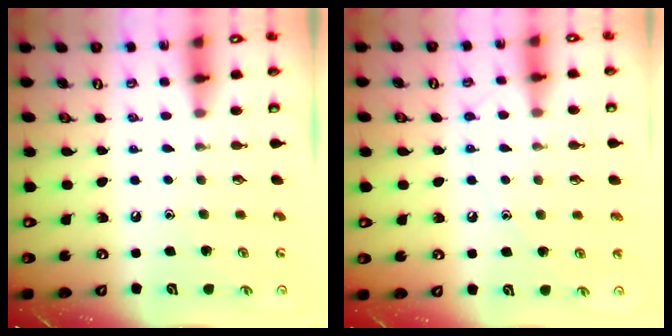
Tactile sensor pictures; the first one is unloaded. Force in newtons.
{"total": 7.9, "press": 7.9, "slide": 0.6}